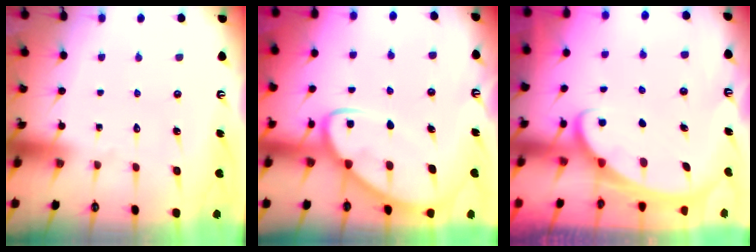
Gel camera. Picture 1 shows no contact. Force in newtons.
{"total": 8.6, "press": 8.6, "slide": 0.7}
{"total": 2.4, "press": 2.4, "slide": 0.3}